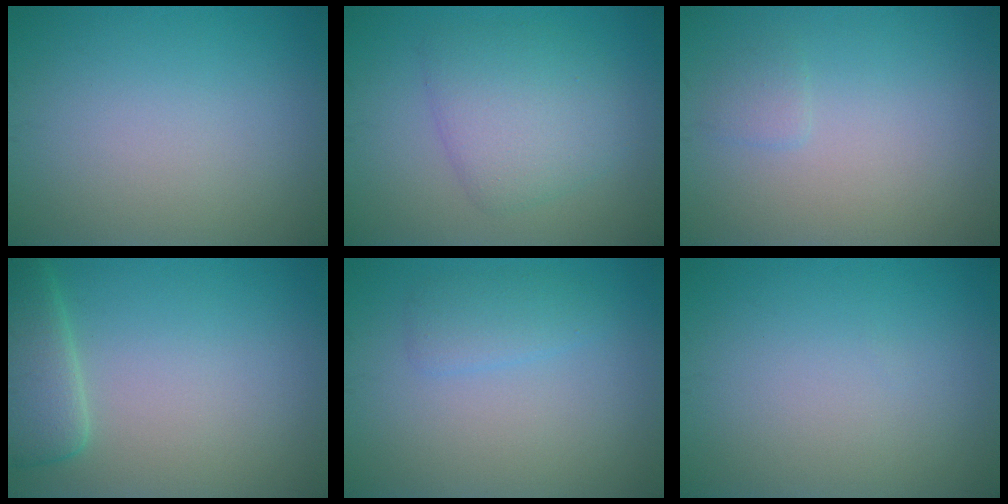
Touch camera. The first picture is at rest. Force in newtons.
{"total": 4.5, "press": 4.5, "slide": 0.3}
{"total": 0.9, "press": 0.9, "slide": 0.1}
{"total": 4.2, "press": 4.1, "slide": 0.4}
{"total": 1.9, "press": 1.9, "slide": 0.1}
{"total": 0.0}